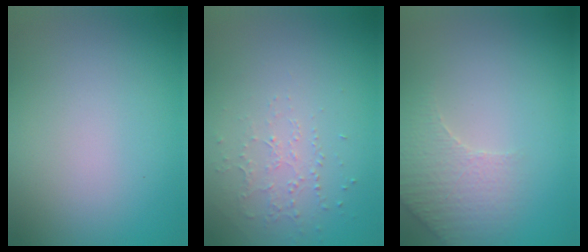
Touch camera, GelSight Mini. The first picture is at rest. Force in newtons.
{"total": 1.0, "press": 0.7, "slide": 0.8}
{"total": 3.3, "press": 3.2, "slide": 0.9}